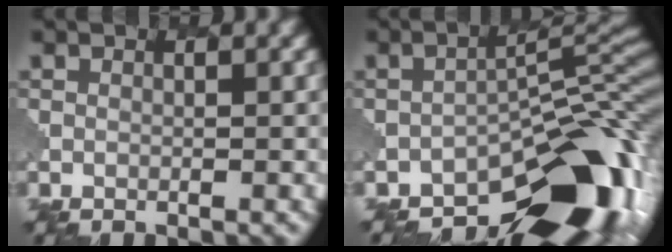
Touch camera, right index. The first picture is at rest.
{"total": 12.3, "force": [-8.3, 4.5, 7.8], "torque": [-0.086, -0.003, -0.135]}